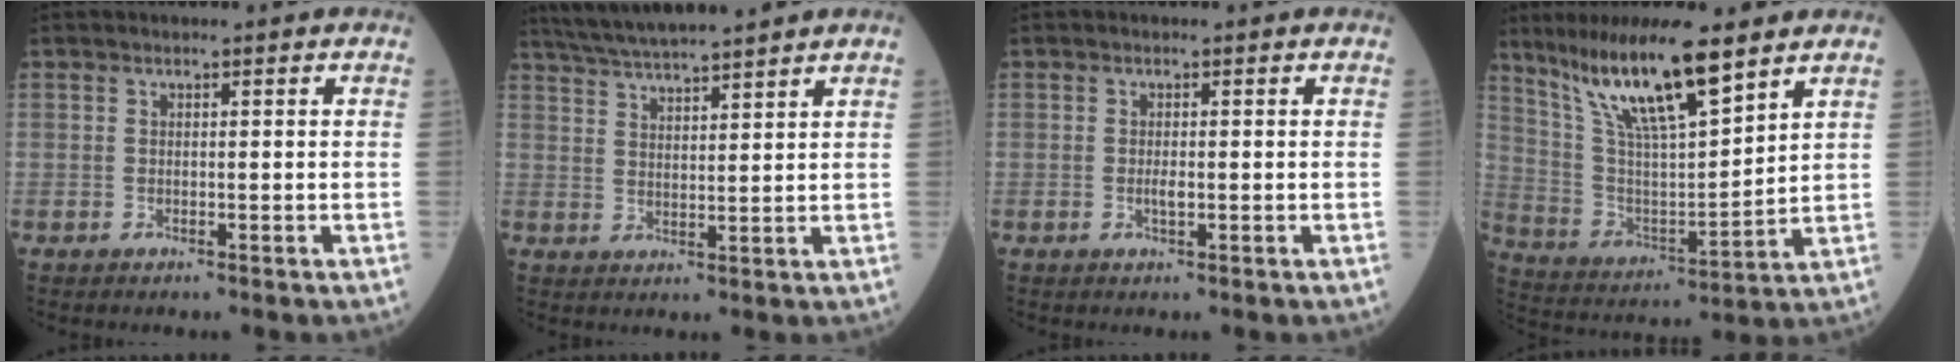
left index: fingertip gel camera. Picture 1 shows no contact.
{"total": 9.8, "force": [8.8, -0.5, 4.2], "torque": [-0.077, 0.022, 0.147]}
{"total": 1.1, "force": [-0.1, 0.3, 1.1], "torque": [-0.024, -0.002, -0.001]}
{"total": 15.6, "force": [11.3, 1.7, 10.7], "torque": [-0.204, 0.004, 0.217]}